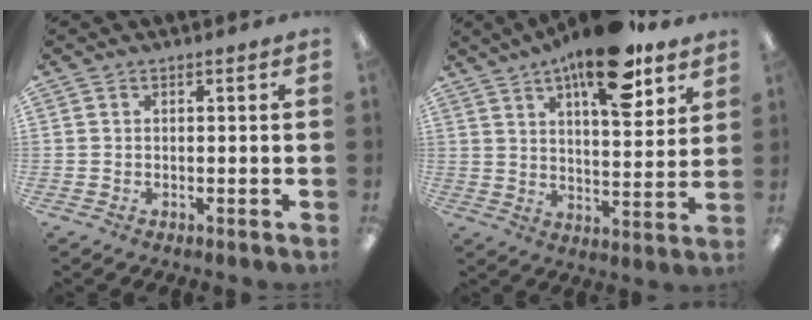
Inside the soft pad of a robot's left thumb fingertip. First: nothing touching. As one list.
[{"total": 16.8, "force": [11.0, 6.0, 11.2], "torque": [-0.160, -0.055, 0.176]}]